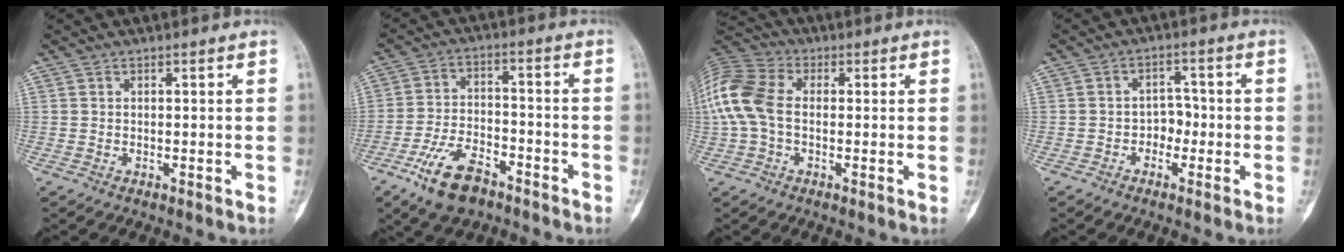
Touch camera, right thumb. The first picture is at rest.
{"total": 11.1, "force": [-7.1, 5.6, 6.6], "torque": [-0.114, 0.036, -0.130]}
{"total": 12.7, "force": [-0.1, 8.5, 9.4], "torque": [-0.214, 0.027, -0.012]}
{"total": 4.0, "force": [-1.4, 3.3, 1.8], "torque": [0.005, 0.021, -0.031]}